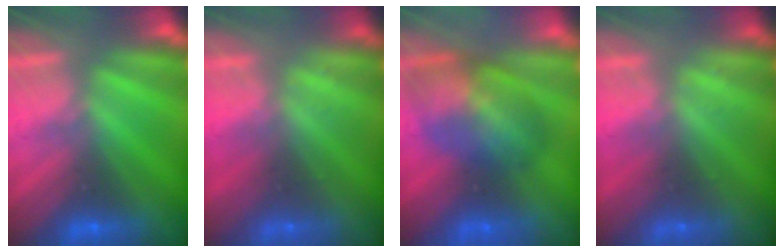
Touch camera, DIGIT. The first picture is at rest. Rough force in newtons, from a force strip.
{"total": 2.3}
{"total": 5.5}
{"total": 2.3}